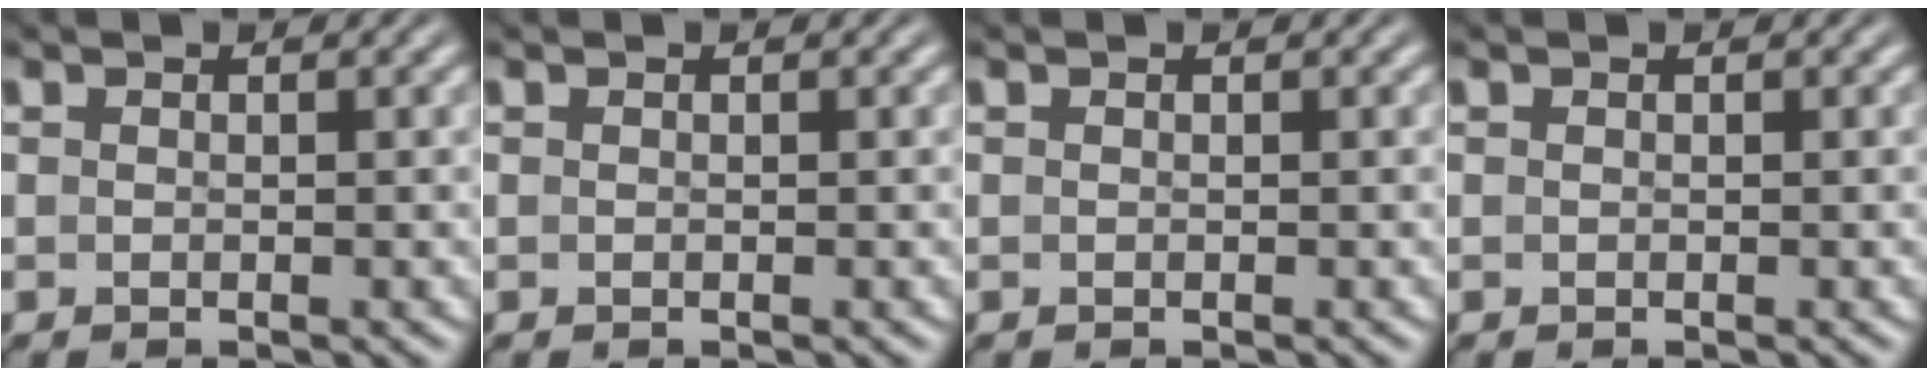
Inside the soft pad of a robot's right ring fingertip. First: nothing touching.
{"total": 0.0}
{"total": 0.0}
{"total": 0.0}